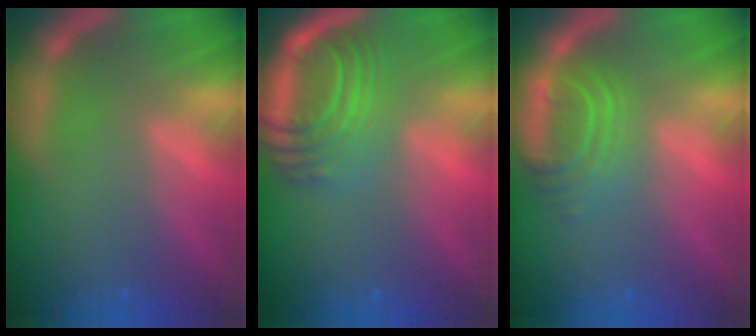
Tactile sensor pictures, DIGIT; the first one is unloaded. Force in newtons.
{"total": 9.0}
{"total": 5.0}